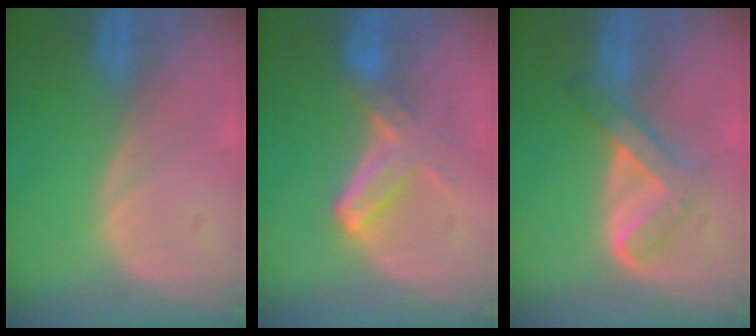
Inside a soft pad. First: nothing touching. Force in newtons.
{"total": 5.7, "press": 5.5, "slide": 1.4}
{"total": 5.4, "press": 5.0, "slide": 2.0}